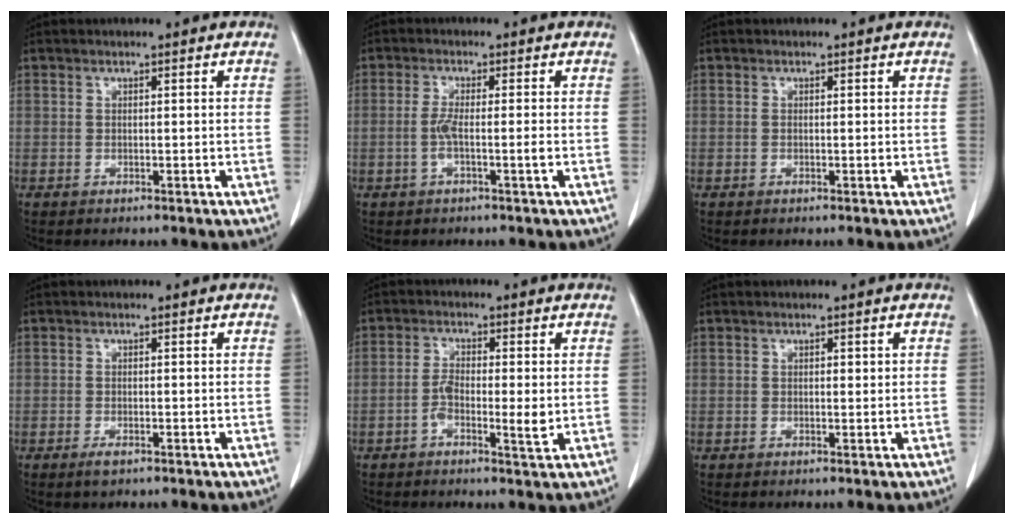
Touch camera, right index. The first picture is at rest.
{"total": 2.9, "force": [-0.8, -0.2, 2.8], "torque": [-0.059, 0.000, -0.017]}
{"total": 0.0}
{"total": 1.3, "force": [-0.9, 0.3, 1.0], "torque": [-0.024, -0.004, -0.013]}
{"total": 4.6, "force": [-0.9, 1.2, 4.4], "torque": [-0.083, -0.001, -0.016]}
{"total": 0.9, "force": [0.3, 0.3, 0.8], "torque": [-0.010, 0.001, 0.003]}